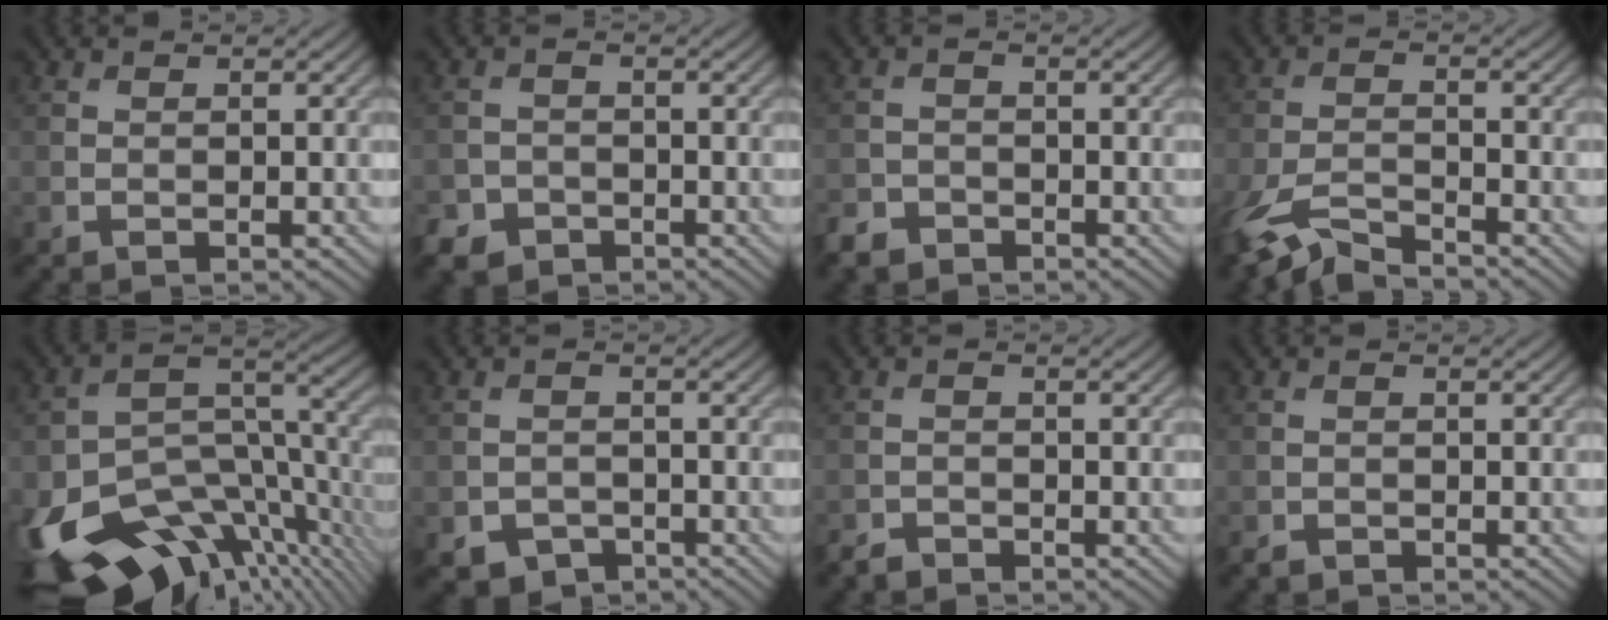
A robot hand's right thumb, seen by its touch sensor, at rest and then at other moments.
{"total": 3.2, "force": [-2.3, 2.1, 0.6], "torque": [-0.017, -0.004, -0.046]}
{"total": 2.6, "force": [-2.2, 1.4, 0.5], "torque": [-0.012, -0.001, -0.050]}
{"total": 5.3, "force": [-4.5, 1.1, 2.6], "torque": [-0.061, -0.010, -0.096]}
{"total": 17.2, "force": [-8.5, 9.4, 11.6], "torque": [-0.252, -0.042, -0.125]}
{"total": 2.8, "force": [-2.0, 1.8, 0.7], "torque": [-0.010, -0.005, -0.037]}
{"total": 1.5, "force": [-1.4, 0.4, 0.1], "torque": [-0.001, 0.002, -0.031]}
{"total": 0.8, "force": [-0.8, 0.4, 0.0], "torque": [-0.002, 0.000, -0.015]}